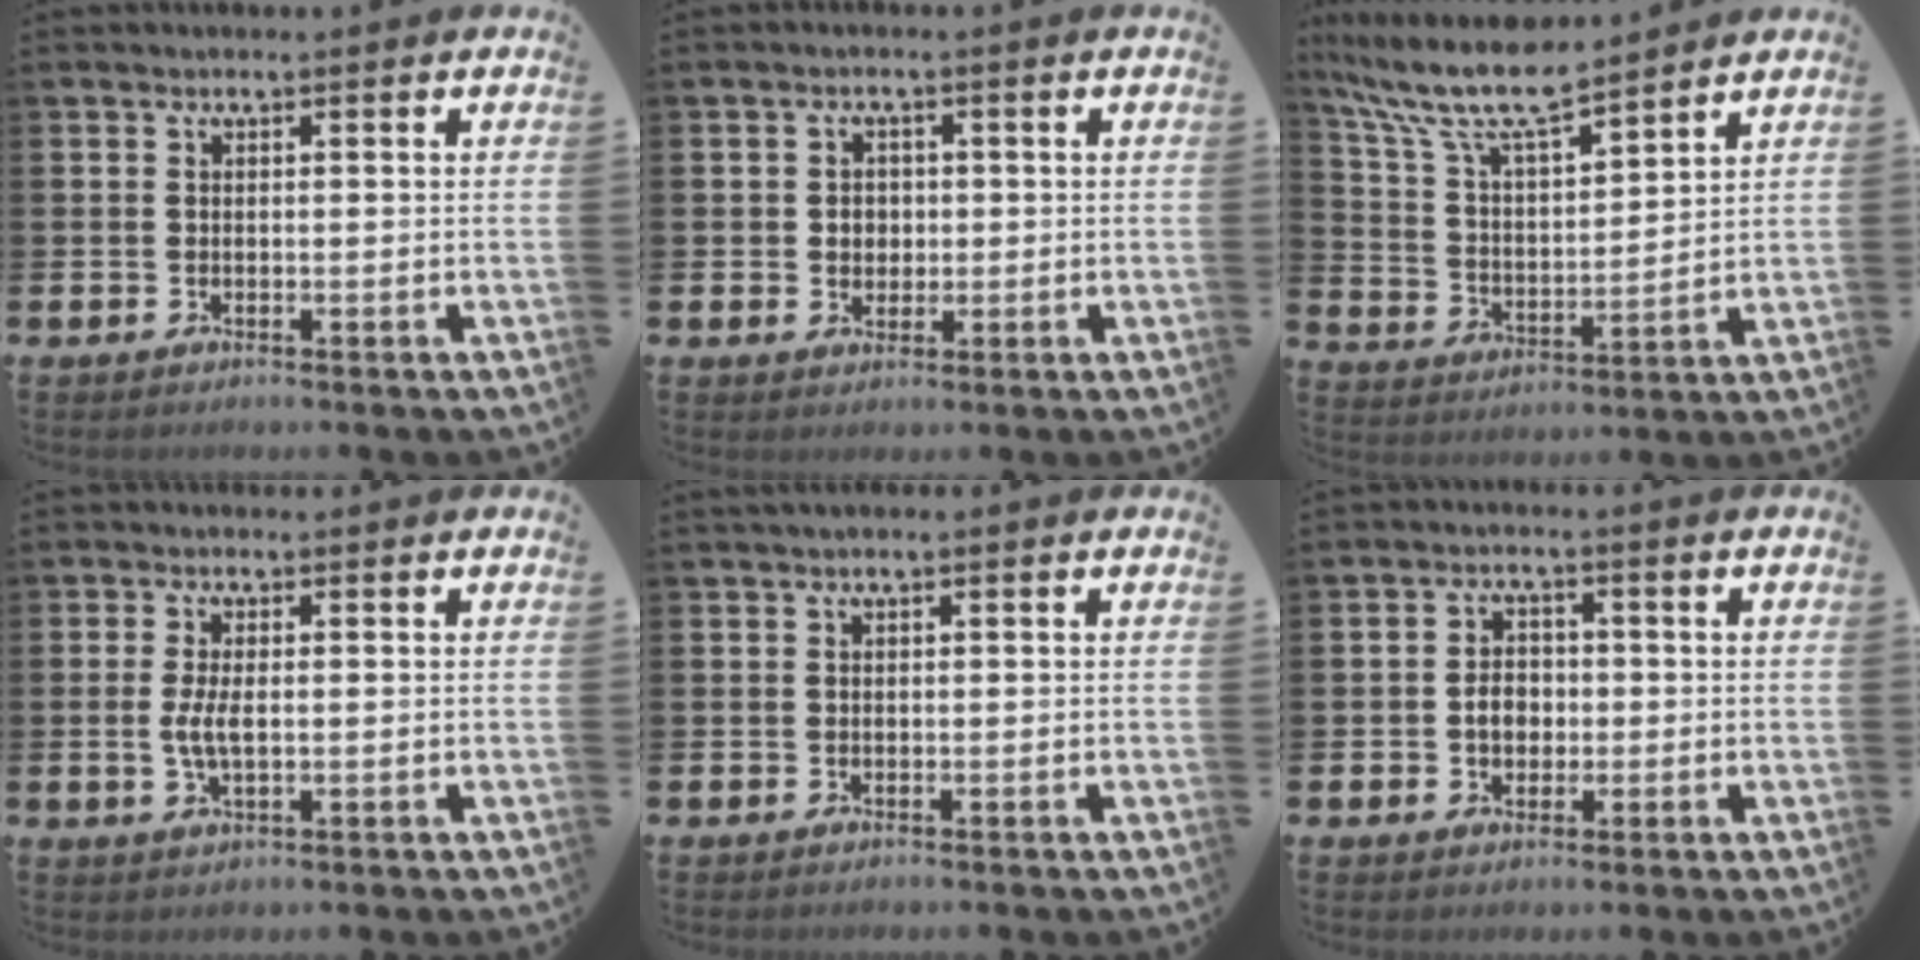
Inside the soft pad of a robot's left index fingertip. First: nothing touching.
{"total": 2.3, "force": [0.3, 2.2, 0.8], "torque": [0.001, 0.001, -0.003]}
{"total": 10.6, "force": [9.3, 2.1, 4.8], "torque": [-0.126, -0.048, 0.164]}
{"total": 3.3, "force": [0.1, 1.3, 3.1], "torque": [-0.059, -0.002, -0.004]}
{"total": 0.5, "force": [0.2, 0.2, 0.5], "torque": [-0.013, 0.006, 0.003]}
{"total": 3.3, "force": [-0.5, 2.6, 2.0], "torque": [-0.018, -0.001, -0.018]}